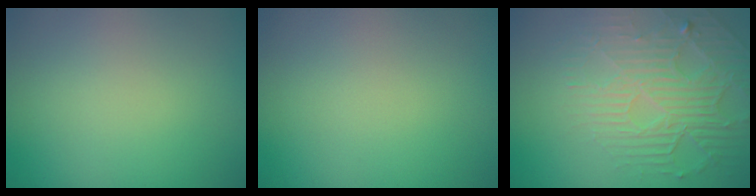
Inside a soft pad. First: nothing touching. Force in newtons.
{"total": 0.0}
{"total": 4.1, "press": 3.8, "slide": 1.6}